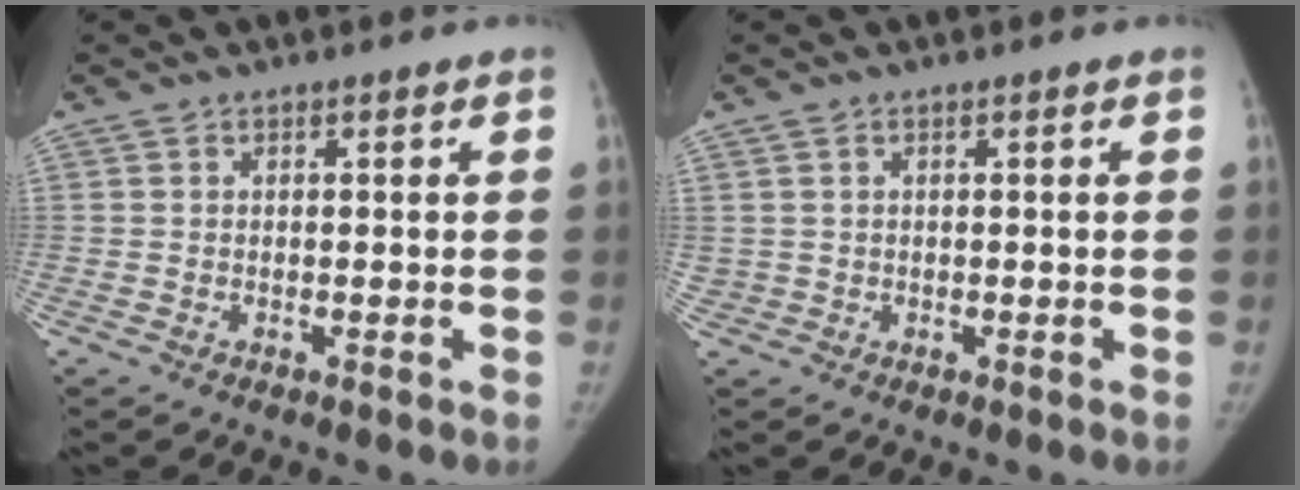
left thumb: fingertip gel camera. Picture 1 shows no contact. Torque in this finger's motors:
{"motor_torque": [-0.13, 0.39, -0.46, 0.35, -0.06]}